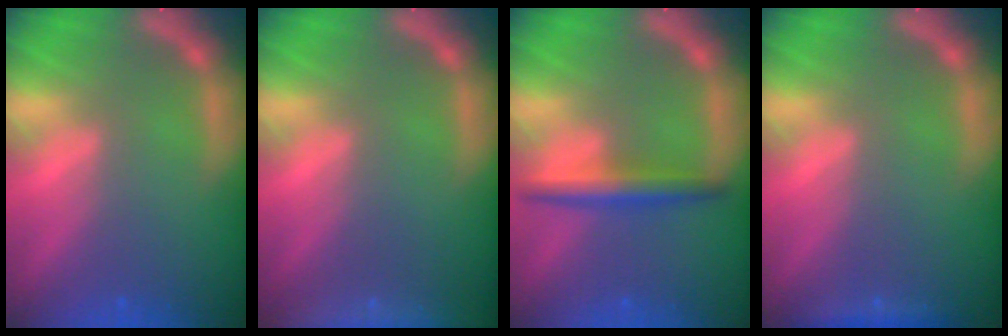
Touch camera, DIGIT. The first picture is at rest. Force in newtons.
{"total": 9.0}
{"total": 3.5}
{"total": 1.4}